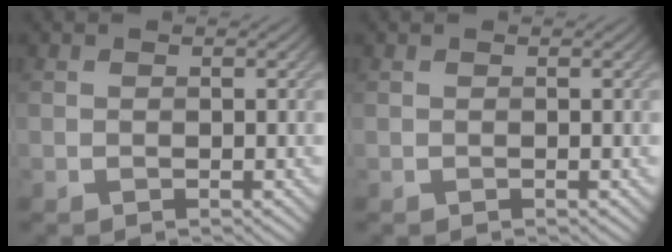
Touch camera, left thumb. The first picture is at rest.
{"total": 0.0}